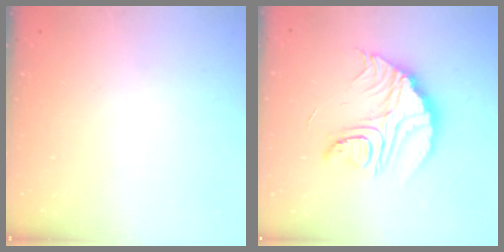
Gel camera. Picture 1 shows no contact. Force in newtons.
{"total": 14.6, "press": 14.6, "slide": 0.5}